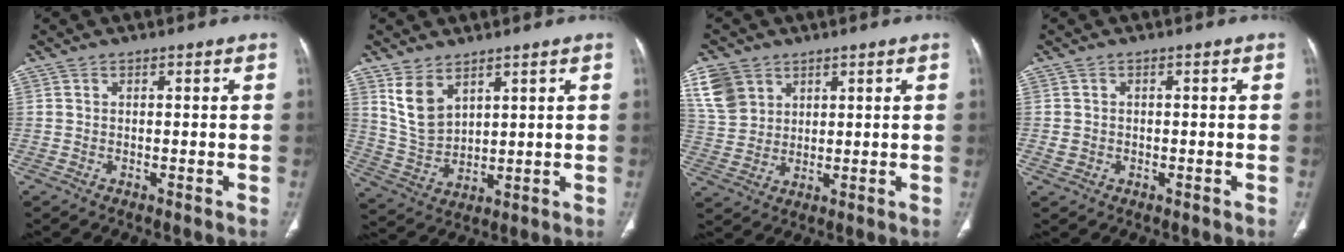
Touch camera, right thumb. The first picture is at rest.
{"total": 7.8, "force": [4.5, 4.4, 4.7], "torque": [-0.080, -0.023, 0.106]}
{"total": 8.4, "force": [4.4, 6.4, 3.3], "torque": [-0.053, -0.009, 0.100]}
{"total": 1.7, "force": [-0.4, 1.5, 0.7], "torque": [-0.012, 0.006, -0.002]}